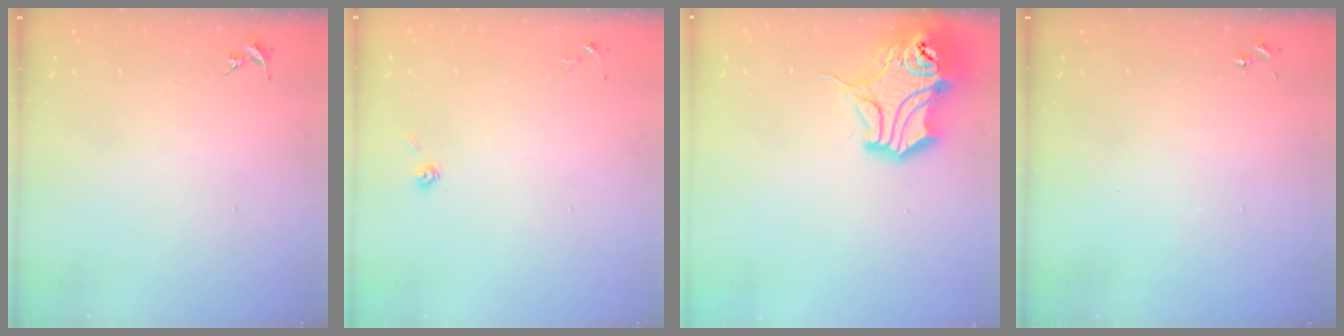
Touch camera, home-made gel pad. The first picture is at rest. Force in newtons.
{"total": 4.5, "press": 4.4, "slide": 0.9}
{"total": 16.3, "press": 16.2, "slide": 2.2}
{"total": 0.0}